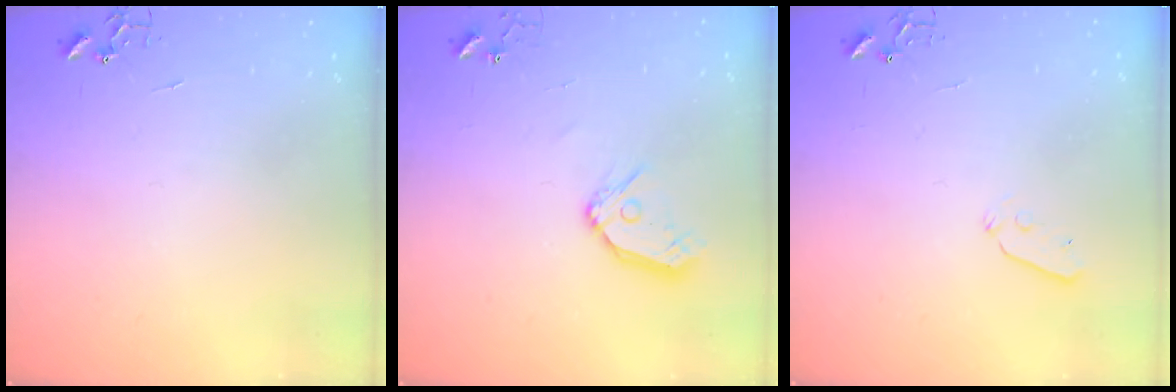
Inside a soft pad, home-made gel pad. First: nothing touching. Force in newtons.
{"total": 9.9, "press": 9.8, "slide": 1.3}
{"total": 4.0, "press": 4.0, "slide": 0.4}